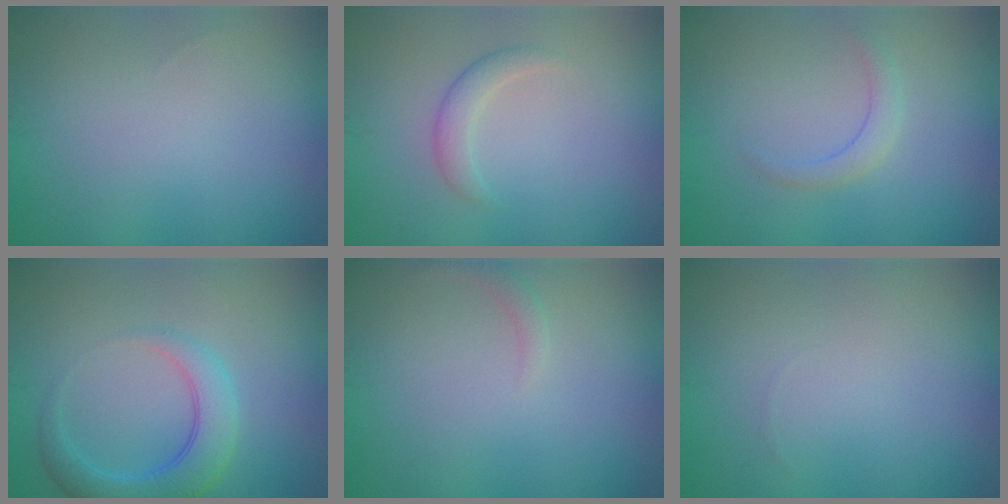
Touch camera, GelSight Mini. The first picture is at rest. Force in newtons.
{"total": 1.6, "press": 1.6, "slide": 0.2}
{"total": 1.4, "press": 1.4, "slide": 0.0}
{"total": 4.1, "press": 4.1, "slide": 0.2}
{"total": 1.0, "press": 1.0, "slide": 0.1}
{"total": 0.0}